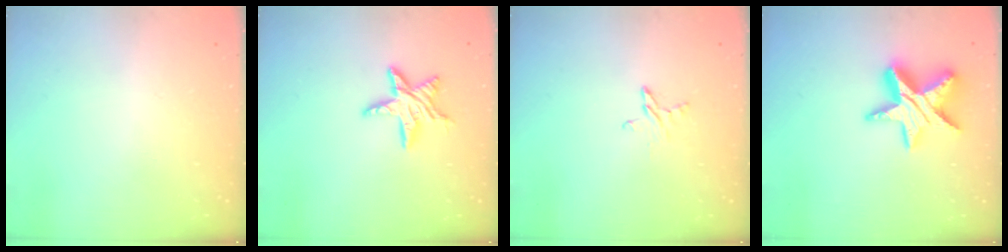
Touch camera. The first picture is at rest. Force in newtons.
{"total": 9.8, "press": 9.8, "slide": 0.6}
{"total": 3.8, "press": 3.8, "slide": 0.4}
{"total": 15.3, "press": 15.2, "slide": 1.1}